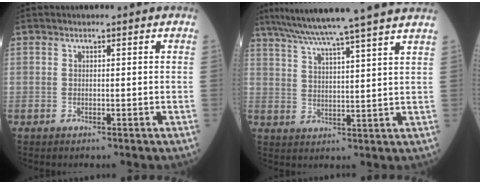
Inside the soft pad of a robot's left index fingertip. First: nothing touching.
{"total": 18.9, "force": [16.3, -1.9, 9.4], "torque": [-0.164, -0.001, 0.223]}